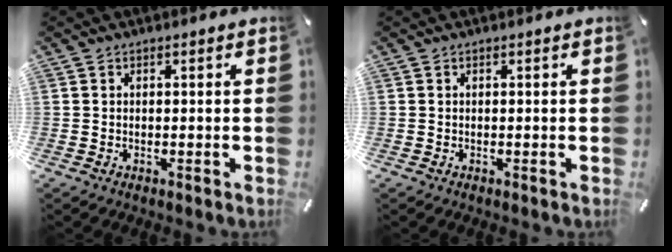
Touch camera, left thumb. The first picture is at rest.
{"total": 0.0}